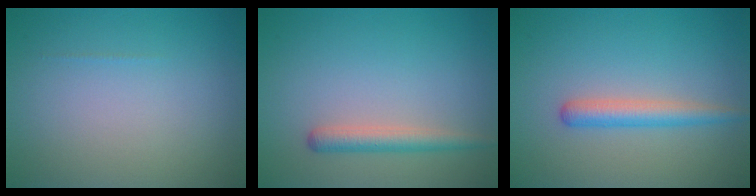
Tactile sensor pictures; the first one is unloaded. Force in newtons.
{"total": 2.2, "press": 2.2, "slide": 0.1}
{"total": 2.5, "press": 2.5, "slide": 0.1}